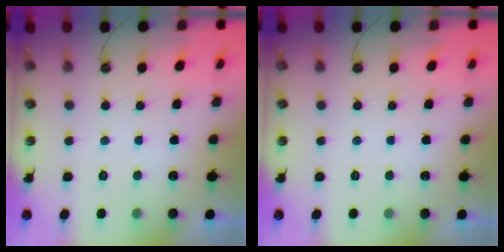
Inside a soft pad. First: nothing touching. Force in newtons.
{"total": 0.0}